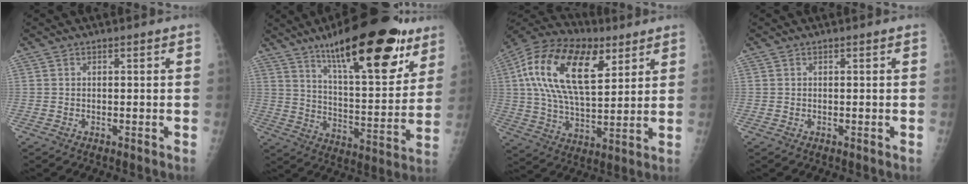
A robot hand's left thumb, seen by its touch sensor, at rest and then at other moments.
{"total": 25.7, "force": [15.8, 8.0, 18.6], "torque": [-0.243, -0.060, 0.244]}
{"total": 22.7, "force": [8.3, 11.7, 17.6], "torque": [-0.312, -0.004, 0.140]}
{"total": 0.0}